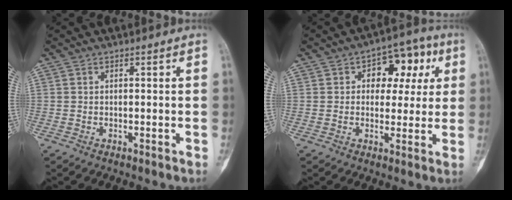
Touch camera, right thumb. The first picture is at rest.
{"total": 10.4, "force": [3.0, 7.0, 7.1], "torque": [-0.041, 0.014, 0.034]}